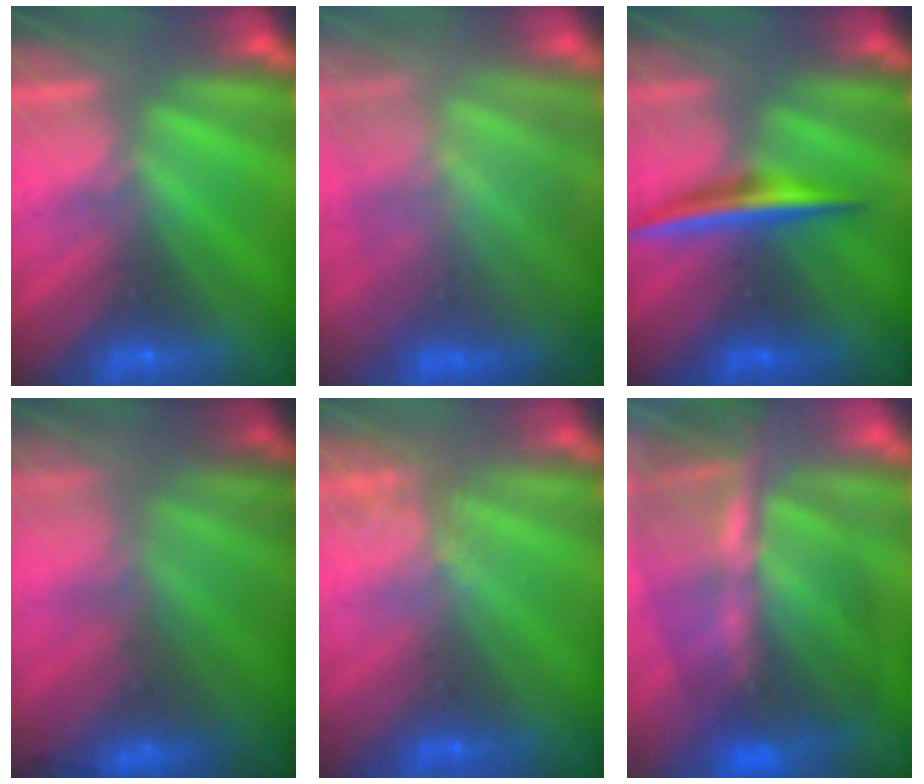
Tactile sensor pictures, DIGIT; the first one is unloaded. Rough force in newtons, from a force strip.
{"total": 11.6}
{"total": 1.9}
{"total": 3.4}
{"total": 1.8}
{"total": 11.6}